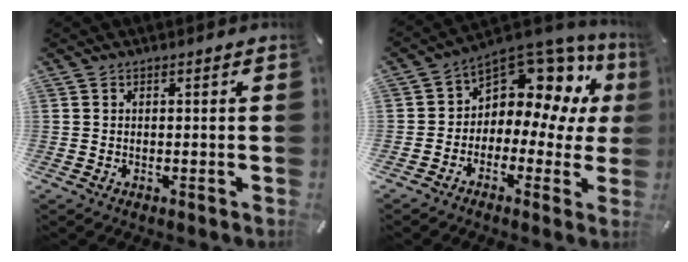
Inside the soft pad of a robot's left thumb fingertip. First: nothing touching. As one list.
[{"total": 10.3, "force": [6.0, 6.5, 5.2], "torque": [-0.082, -0.064, 0.102]}]